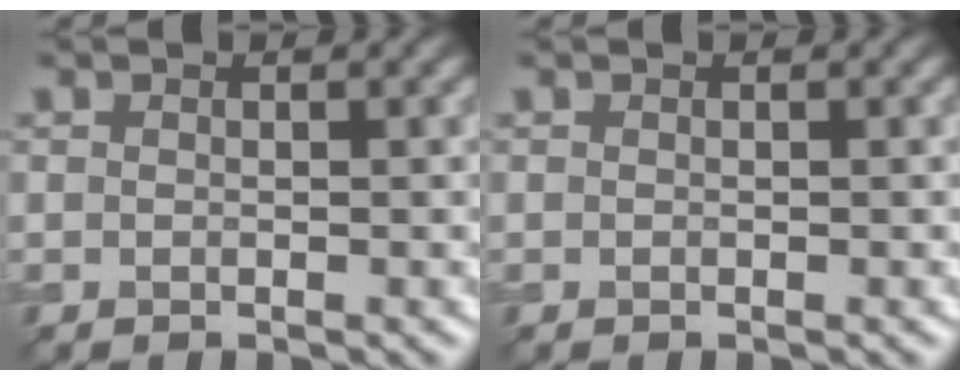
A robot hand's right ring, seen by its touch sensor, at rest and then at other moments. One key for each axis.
{"total": 0.0}